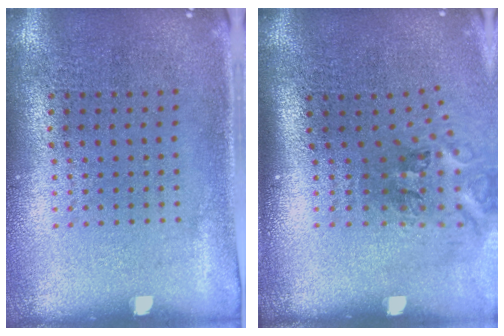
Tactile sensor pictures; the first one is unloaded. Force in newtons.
{"total": 1.7, "press": 1.2, "slide": 1.3}